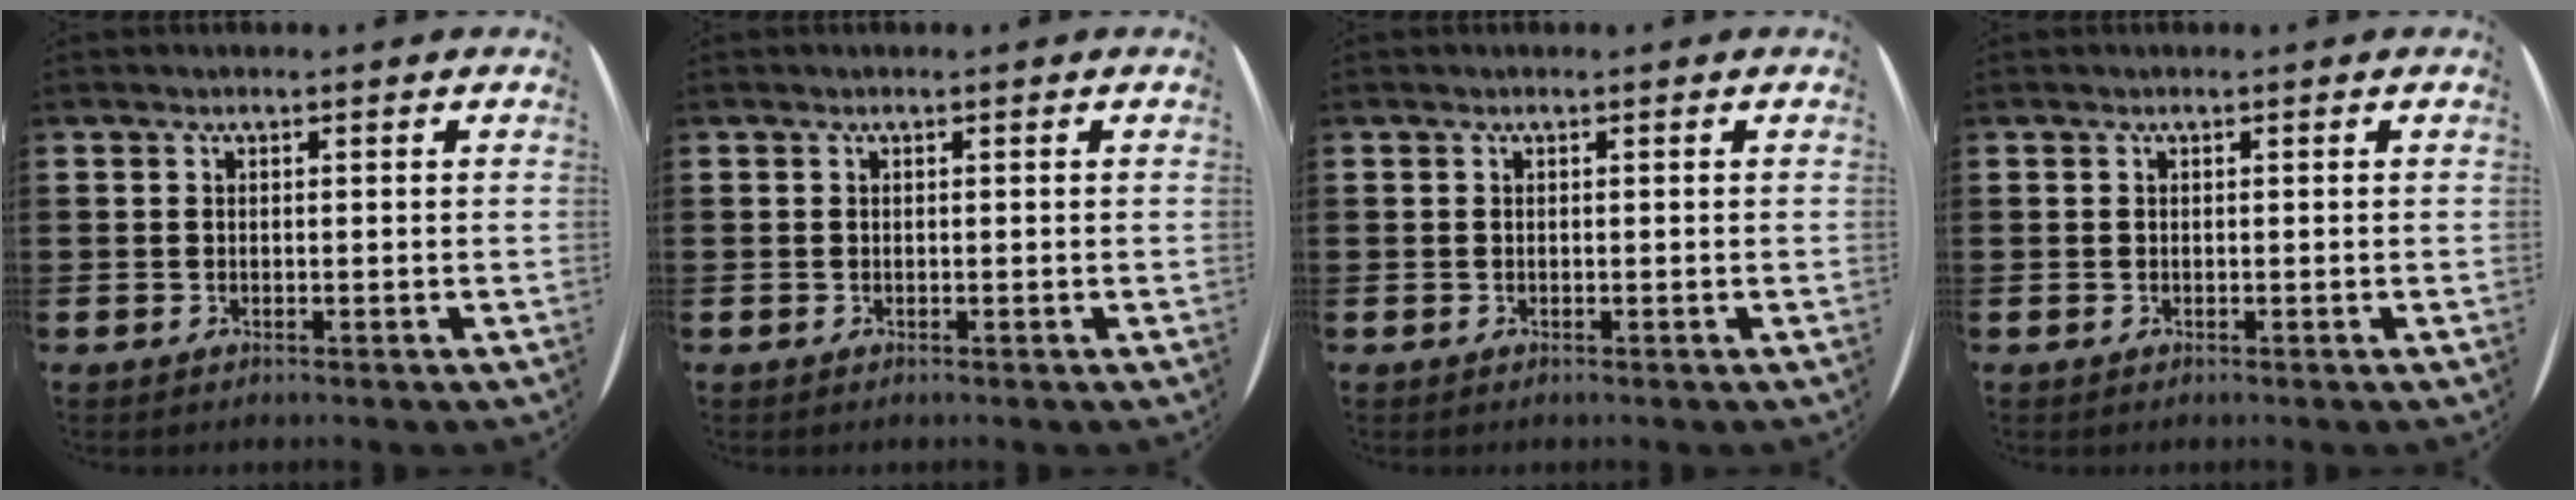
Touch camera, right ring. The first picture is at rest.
{"total": 0.0}
{"total": 0.0}
{"total": 0.0}